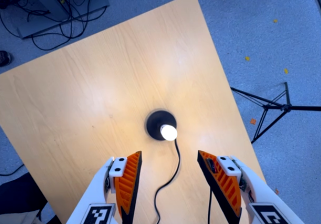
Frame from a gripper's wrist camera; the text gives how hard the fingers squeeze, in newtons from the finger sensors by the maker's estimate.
{"total": 0.0}